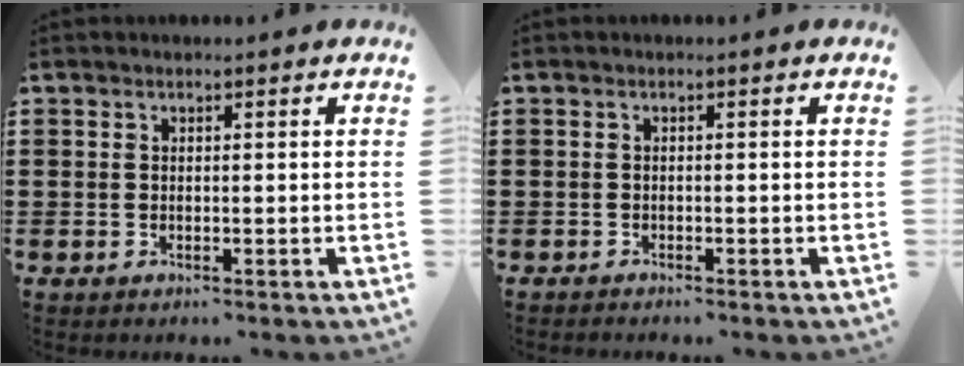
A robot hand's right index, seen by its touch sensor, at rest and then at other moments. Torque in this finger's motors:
{"motor_torque": [-1.10, 1.04, -0.10, -0.04]}